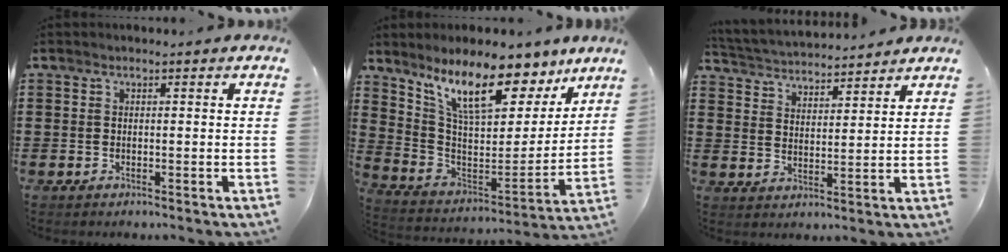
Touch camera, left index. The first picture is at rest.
{"total": 12.7, "force": [9.3, 3.9, 7.7], "torque": [-0.163, -0.050, 0.160]}
{"total": 3.5, "force": [3.5, 0.2, -0.2], "torque": [-0.015, -0.020, 0.058]}